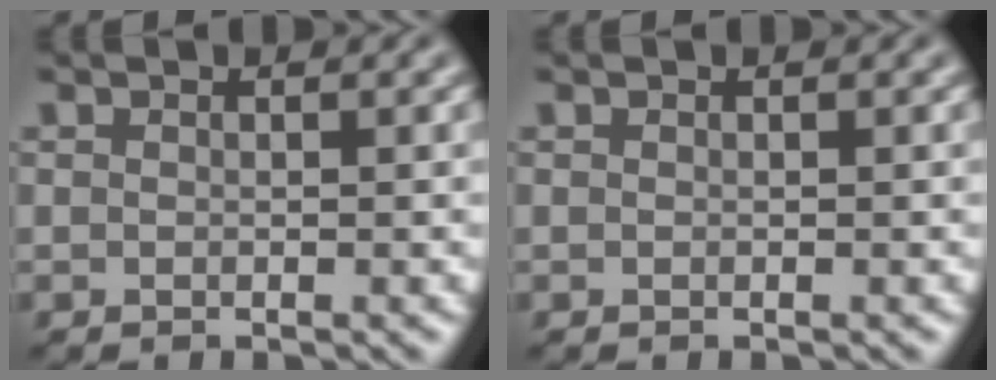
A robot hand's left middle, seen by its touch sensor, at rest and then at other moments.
{"total": 0.0}